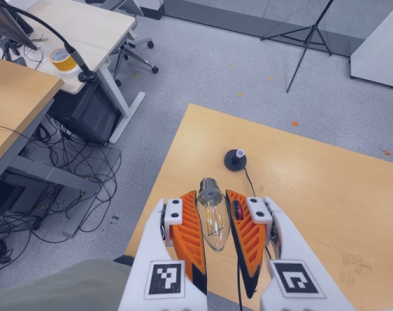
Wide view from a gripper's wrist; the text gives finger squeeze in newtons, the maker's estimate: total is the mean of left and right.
{"total": 20.3, "left": 22.0, "right": 18.5}